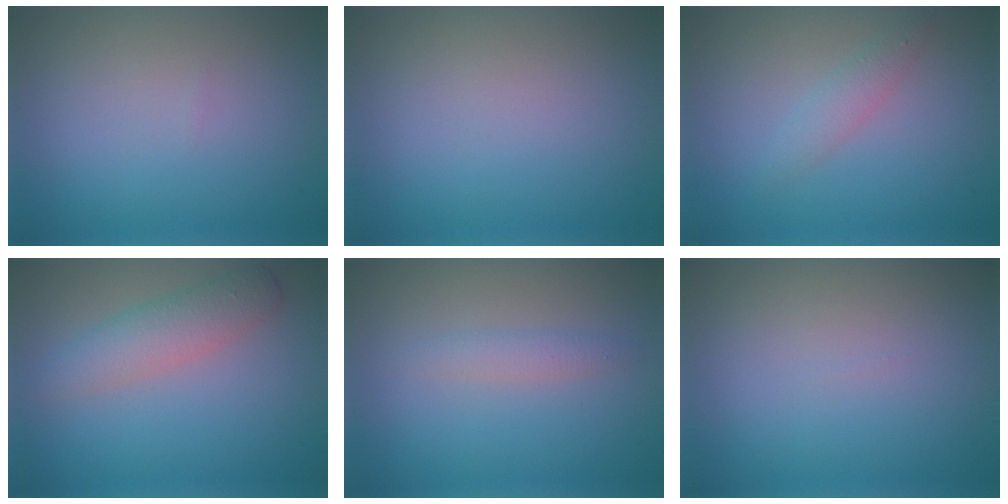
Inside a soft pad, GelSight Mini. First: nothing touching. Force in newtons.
{"total": 0.0}
{"total": 1.6, "press": 1.6, "slide": 0.0}
{"total": 3.3, "press": 3.3, "slide": 0.1}
{"total": 1.3, "press": 1.3, "slide": 0.1}
{"total": 0.0}